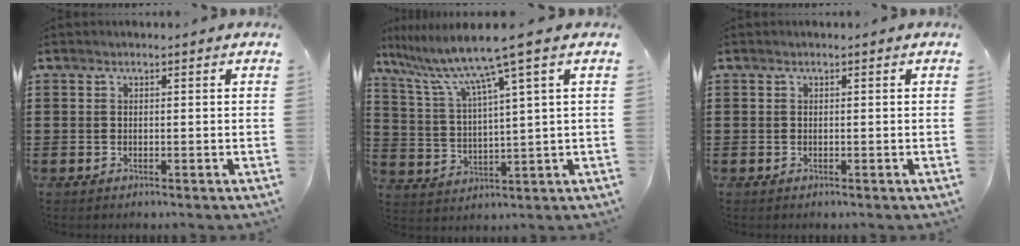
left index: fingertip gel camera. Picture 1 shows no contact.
{"total": 9.1, "force": [6.3, -0.6, 6.5], "torque": [-0.151, -0.034, 0.101]}
{"total": 0.0}